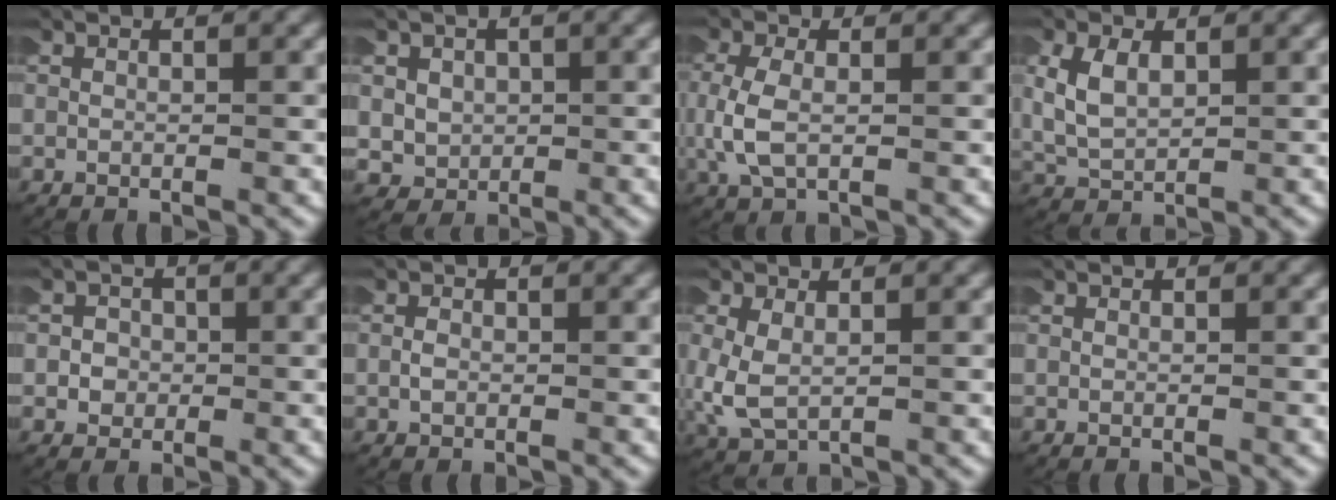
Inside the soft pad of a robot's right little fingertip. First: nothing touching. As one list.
[{"total": 3.6, "force": [0.0, 3.5, 1.0], "torque": [-0.047, -0.012, 0.007]}, {"total": 3.0, "force": [0.1, 1.8, 2.4], "torque": [-0.072, 0.001, 0.004]}, {"total": 3.4, "force": [0.7, 2.5, 2.2], "torque": [-0.065, -0.006, 0.023]}, {"total": 2.3, "force": [-0.7, 2.1, 0.4], "torque": [-0.013, 0.004, -0.018]}, {"total": 0.6, "force": [-0.2, 0.4, 0.4], "torque": [-0.012, 0.003, -0.005]}, {"total": 3.3, "force": [0.2, 2.4, 2.2], "torque": [-0.079, -0.010, 0.016]}, {"total": 0.0}]